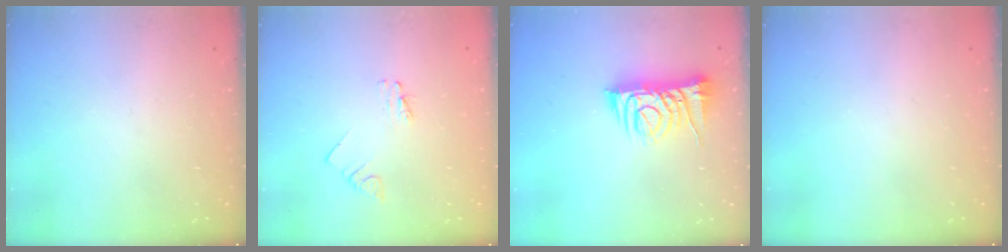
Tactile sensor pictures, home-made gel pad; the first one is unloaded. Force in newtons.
{"total": 1.6, "press": 1.6, "slide": 0.2}
{"total": 9.0, "press": 8.9, "slide": 1.4}
{"total": 0.0}